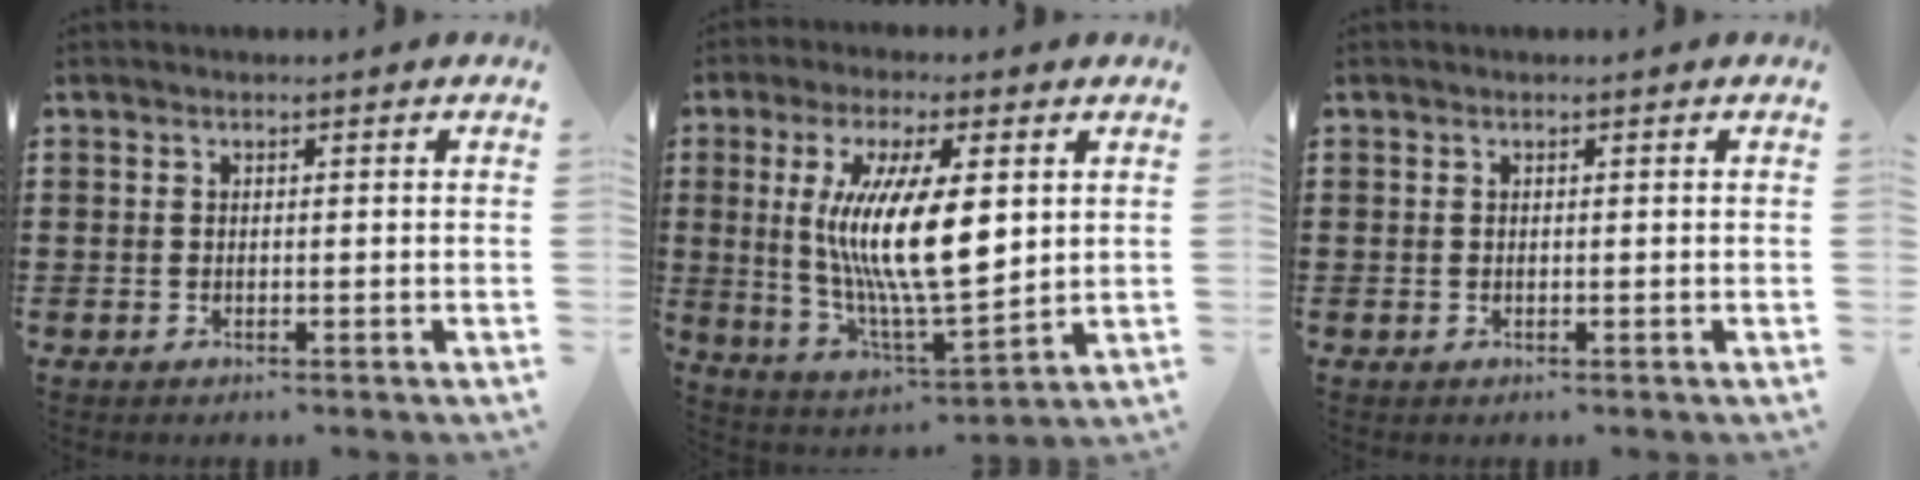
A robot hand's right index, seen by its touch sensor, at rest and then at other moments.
{"total": 13.9, "force": [3.0, 4.1, 12.9], "torque": [-0.254, -0.007, 0.049]}
{"total": 0.0}